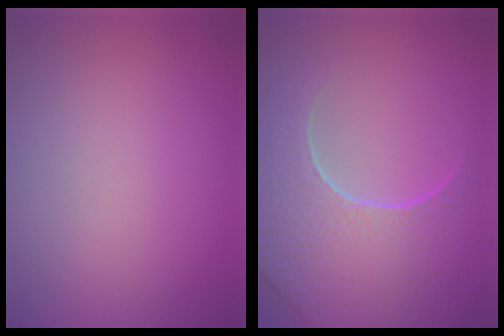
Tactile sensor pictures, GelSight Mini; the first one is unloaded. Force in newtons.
{"total": 8.8, "press": 6.3, "slide": 6.1}